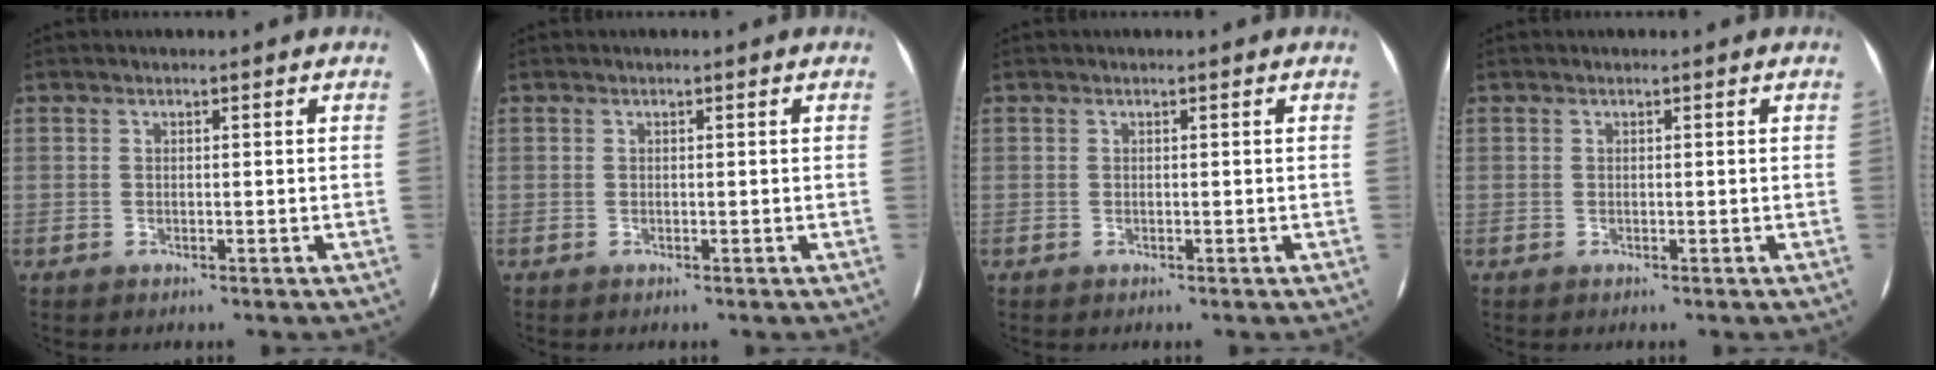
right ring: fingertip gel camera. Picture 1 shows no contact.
{"total": 0.0}
{"total": 0.0}
{"total": 0.0}